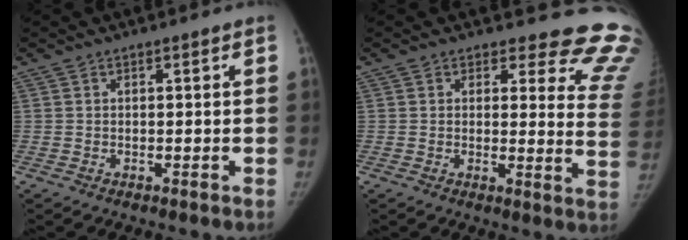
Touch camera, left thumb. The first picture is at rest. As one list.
[{"total": 15.2, "force": [14.3, 4.8, 2.2], "torque": [0.035, -0.142, 0.117]}]